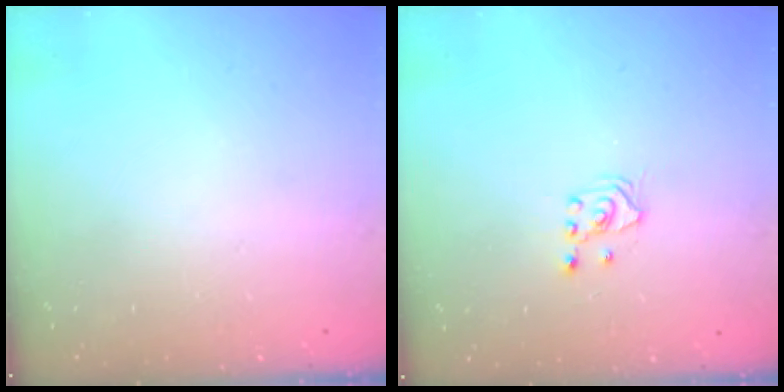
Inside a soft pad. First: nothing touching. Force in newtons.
{"total": 1.8, "press": 1.8, "slide": 0.2}